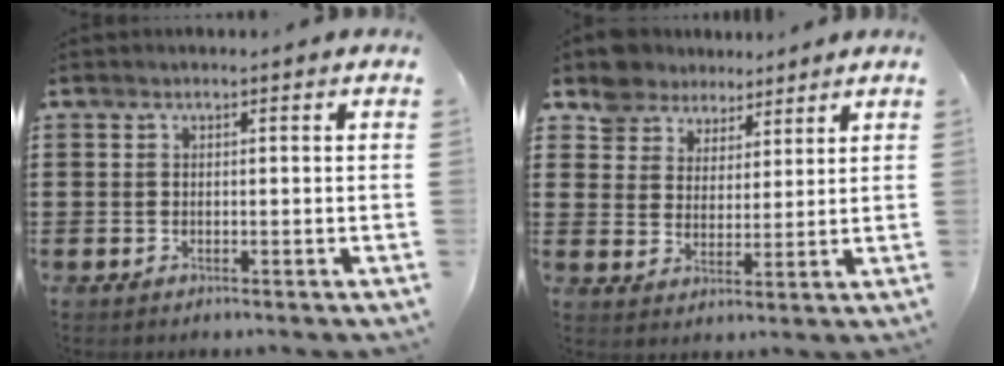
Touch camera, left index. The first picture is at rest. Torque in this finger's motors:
{"motor_torque": [-1.11, 1.02, -0.58, -0.21]}